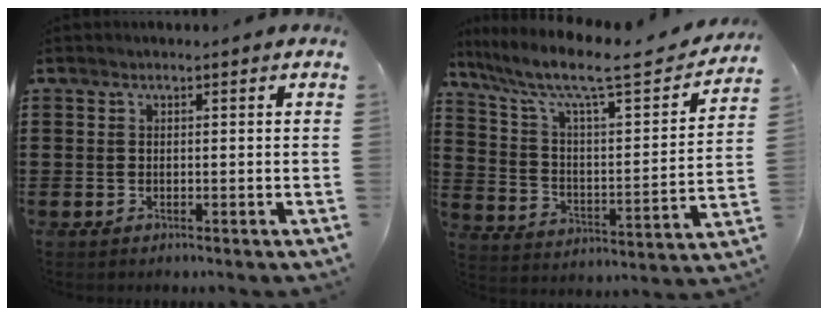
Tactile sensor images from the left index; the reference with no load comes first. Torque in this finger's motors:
{"motor_torque": [2.14, 0.00, 0.48, 0.21]}